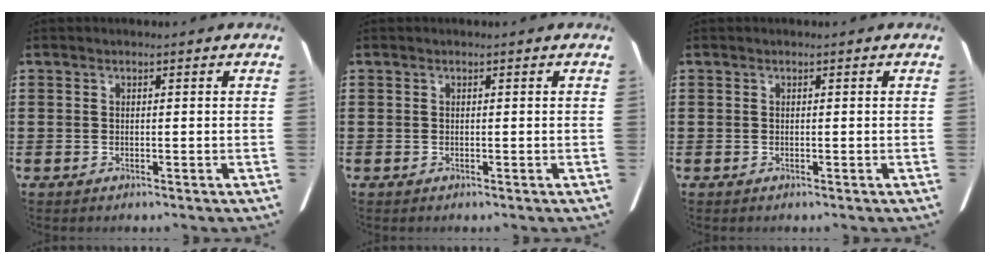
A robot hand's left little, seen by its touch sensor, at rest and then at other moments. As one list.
[{"total": 0.0}, {"total": 0.0}]